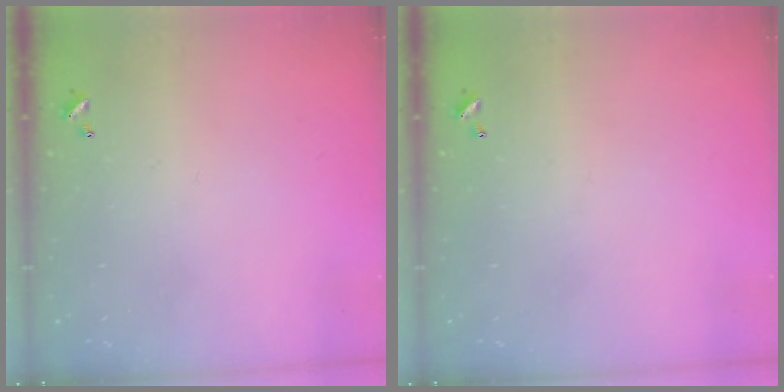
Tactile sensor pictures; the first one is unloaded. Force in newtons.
{"total": 0.0}